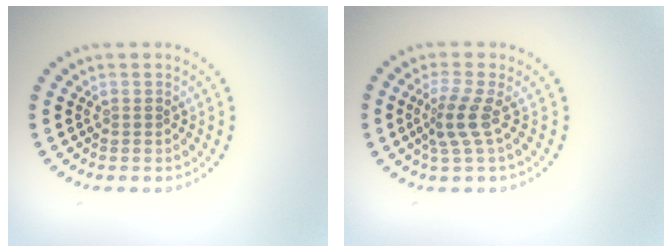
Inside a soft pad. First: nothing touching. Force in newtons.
{"total": 2.6, "press": 1.8, "slide": 1.8}